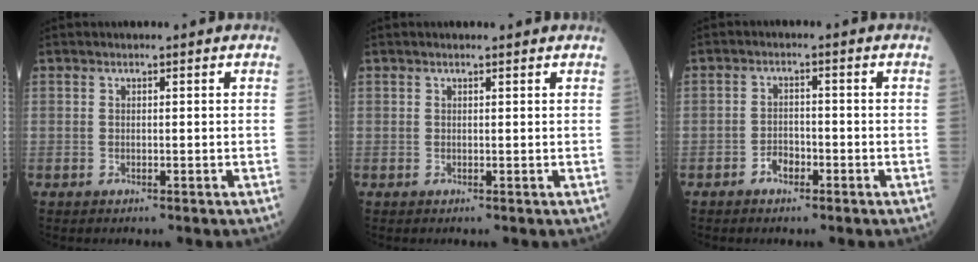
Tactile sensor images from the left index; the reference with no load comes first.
{"total": 1.1, "force": [1.0, 0.0, 0.5], "torque": [-0.010, 0.007, 0.014]}
{"total": 2.5, "force": [-1.7, 1.4, 1.2], "torque": [-0.020, 0.003, -0.031]}